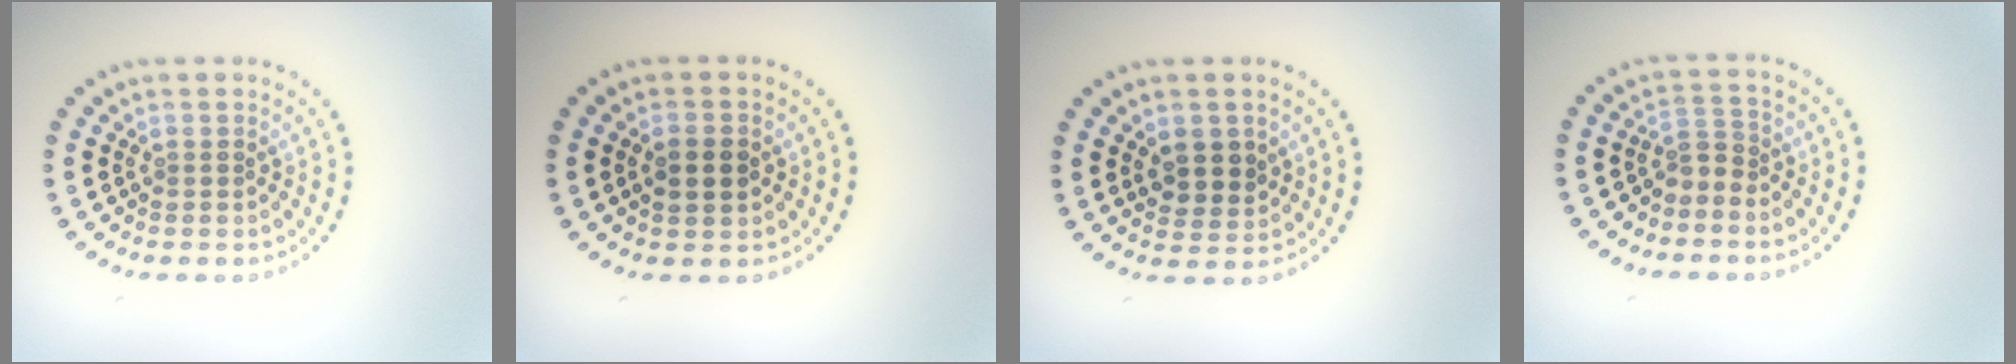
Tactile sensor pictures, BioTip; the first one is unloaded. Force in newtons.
{"total": 2.2, "press": 2.1, "slide": 0.1}
{"total": 2.6, "press": 2.4, "slide": 0.8}
{"total": 1.9, "press": 1.2, "slide": 1.4}